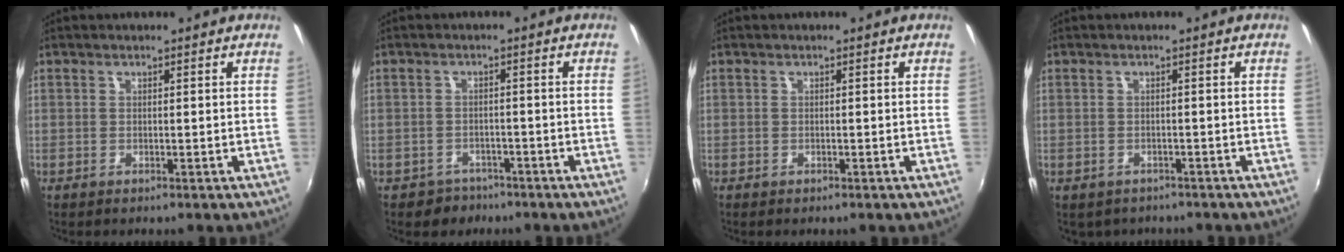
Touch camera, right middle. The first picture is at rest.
{"total": 4.0, "force": [-2.8, 2.9, 0.2], "torque": [-0.017, 0.004, -0.043]}
{"total": 0.6, "force": [-0.4, 0.4, 0.1], "torque": [-0.003, -0.003, -0.009]}
{"total": 3.2, "force": [-2.3, 2.0, 0.9], "torque": [-0.025, -0.013, -0.029]}